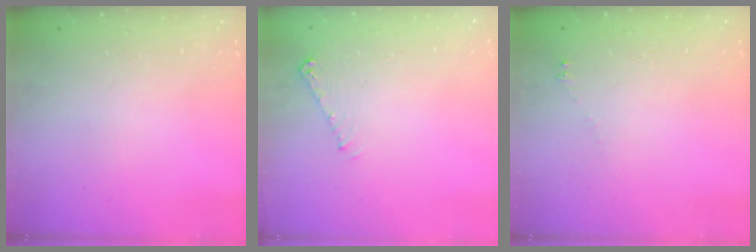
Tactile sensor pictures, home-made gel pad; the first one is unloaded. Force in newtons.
{"total": 4.7, "press": 4.7, "slide": 0.7}
{"total": 1.7, "press": 1.6, "slide": 0.2}